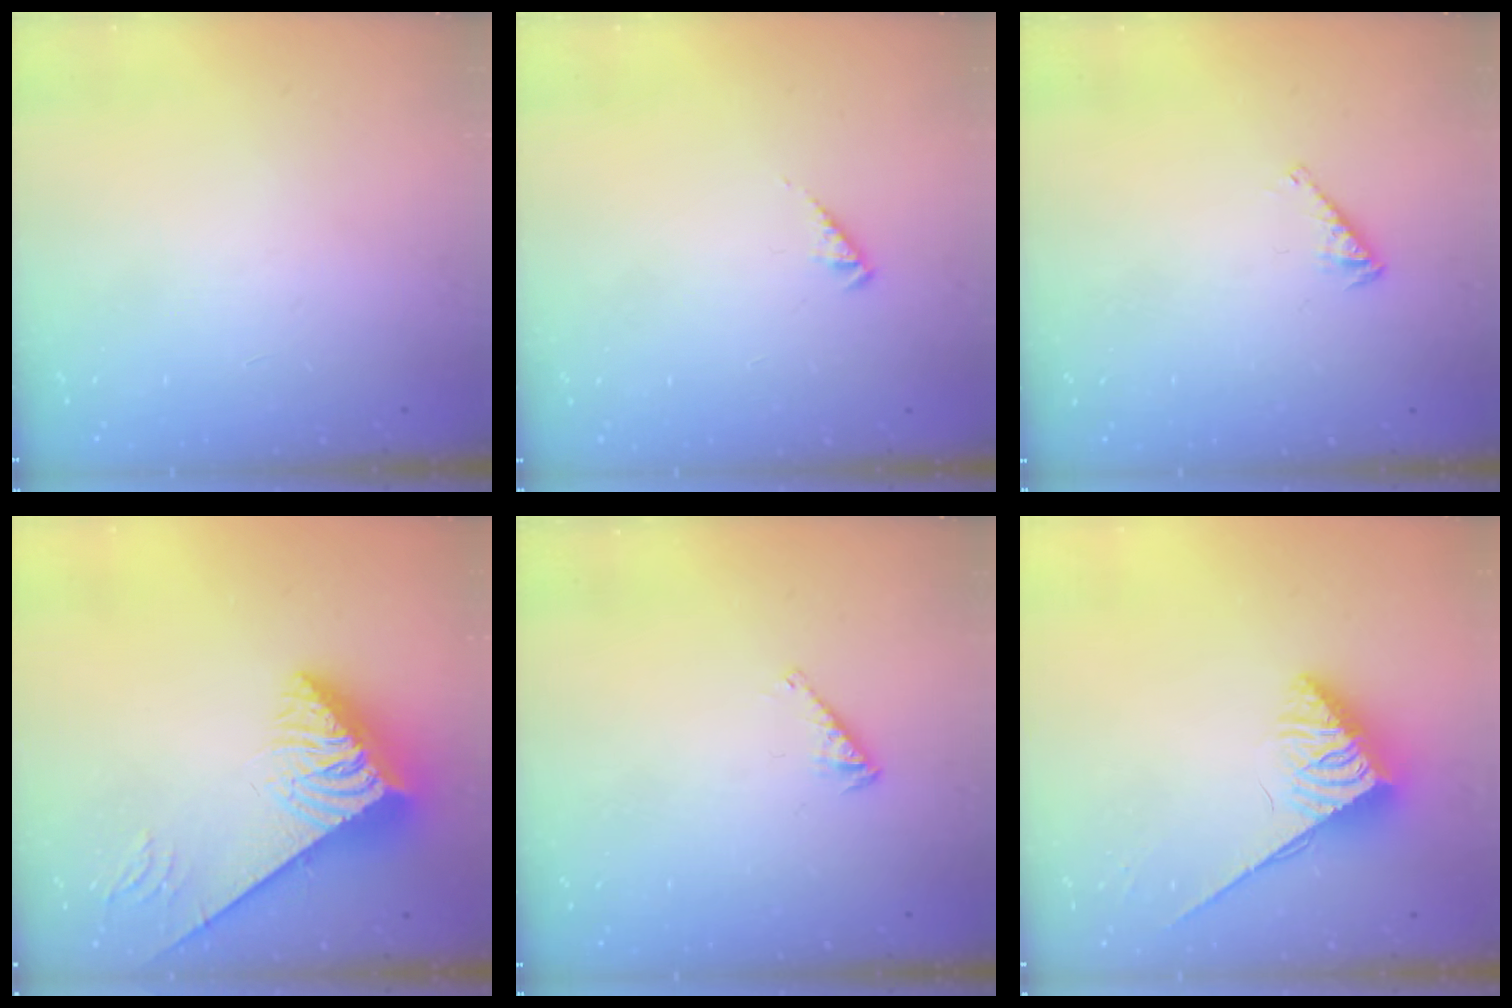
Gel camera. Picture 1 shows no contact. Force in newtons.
{"total": 1.8, "press": 1.7, "slide": 0.4}
{"total": 2.5, "press": 2.5, "slide": 0.4}
{"total": 7.7, "press": 7.7, "slide": 1.0}
{"total": 2.5, "press": 2.5, "slide": 0.4}
{"total": 3.9, "press": 3.9, "slide": 0.5}